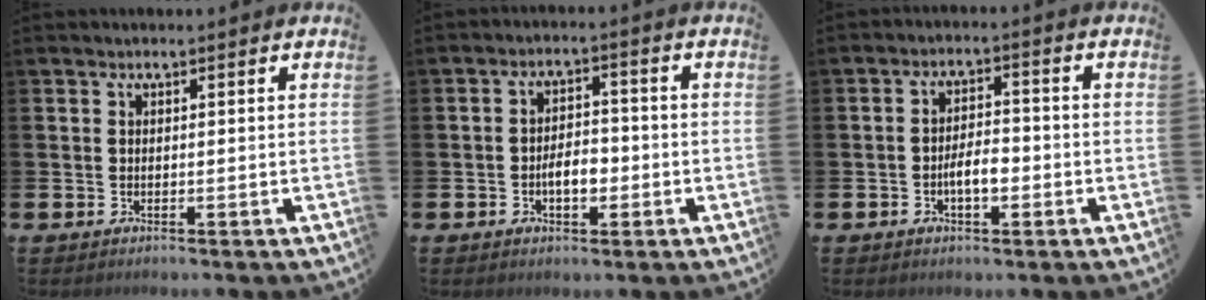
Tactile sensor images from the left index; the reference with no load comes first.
{"total": 3.9, "force": [-1.1, 2.1, 3.1], "torque": [-0.049, 0.004, -0.025]}
{"total": 3.6, "force": [-1.2, 1.5, 3.1], "torque": [-0.053, 0.008, -0.025]}